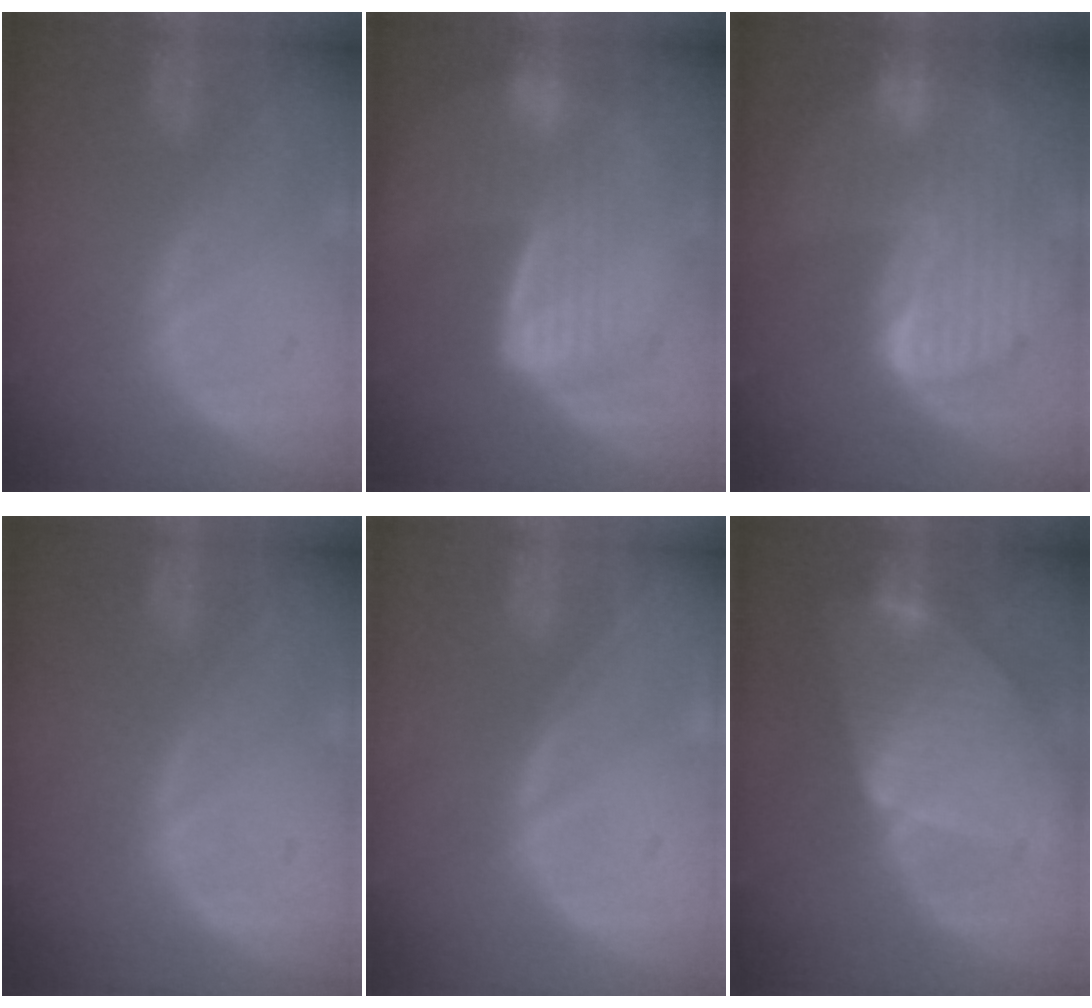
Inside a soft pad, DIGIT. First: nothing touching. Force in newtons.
{"total": 7.0, "press": 5.9, "slide": 3.8}
{"total": 10.0, "press": 8.7, "slide": 5.0}
{"total": 0.0}
{"total": 0.0}
{"total": 9.8, "press": 9.7, "slide": 0.7}